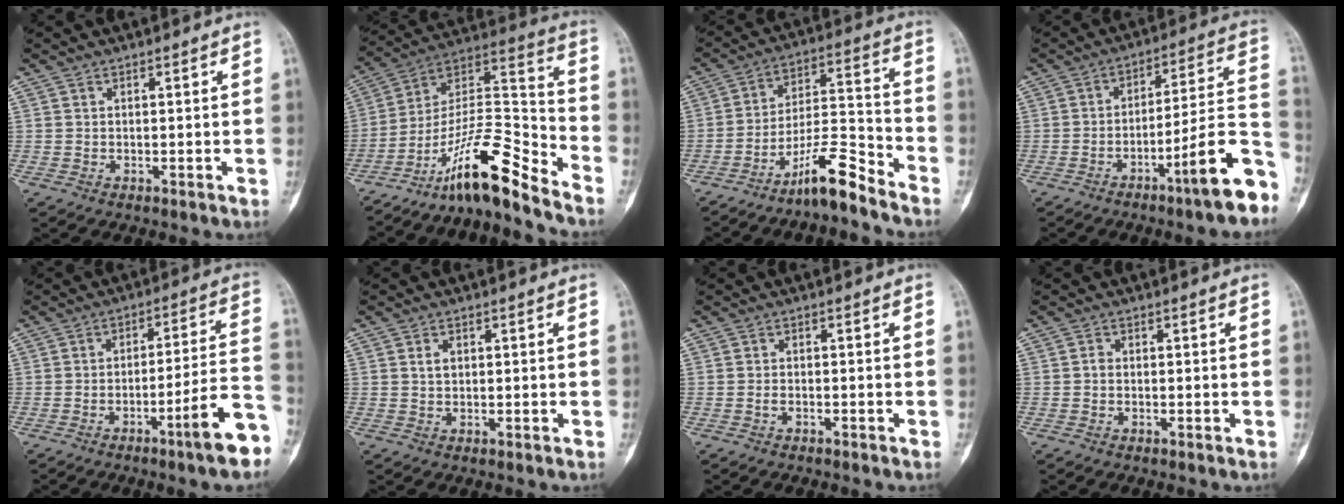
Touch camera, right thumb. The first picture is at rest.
{"total": 16.8, "force": [-12.9, 2.8, 10.3], "torque": [-0.174, 0.118, -0.229]}
{"total": 10.9, "force": [-8.6, 1.7, 6.5], "torque": [-0.115, 0.083, -0.155]}
{"total": 15.0, "force": [-8.0, 1.7, 12.6], "torque": [-0.167, 0.061, -0.120]}
{"total": 11.2, "force": [-6.2, 0.6, 9.3], "torque": [-0.127, 0.043, -0.094]}
{"total": 1.6, "force": [0.4, 1.1, 1.1], "torque": [-0.014, 0.000, 0.008]}
{"total": 0.8, "force": [-0.5, 0.4, 0.5], "torque": [-0.009, 0.005, -0.009]}
{"total": 0.8, "force": [-0.2, 0.6, 0.5], "torque": [-0.005, 0.002, -0.008]}